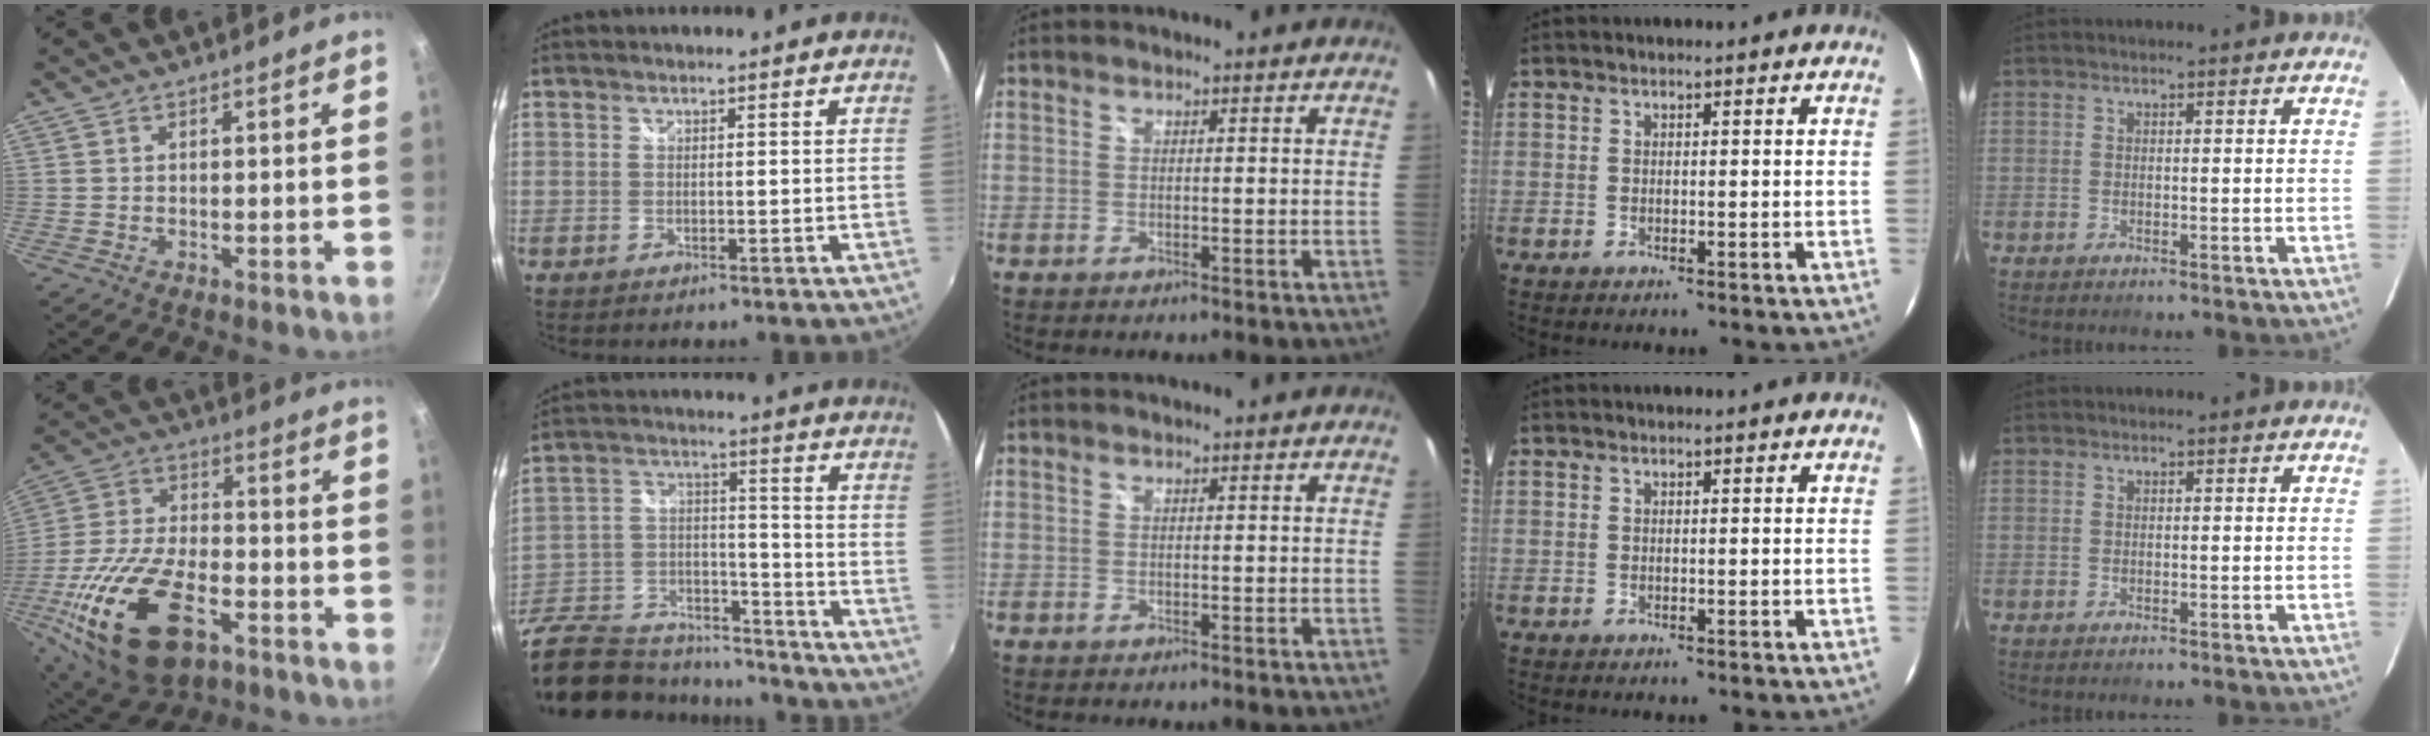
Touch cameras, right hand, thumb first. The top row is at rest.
{"thumb": {"total": 24.2, "force": [-10.1, 12.8, 17.8], "torque": [-0.346, 0.023, -0.183]}, "index": {"total": 25.2, "force": [-15.9, 14.7, 12.8], "torque": [-0.302, 0.018, -0.228]}}